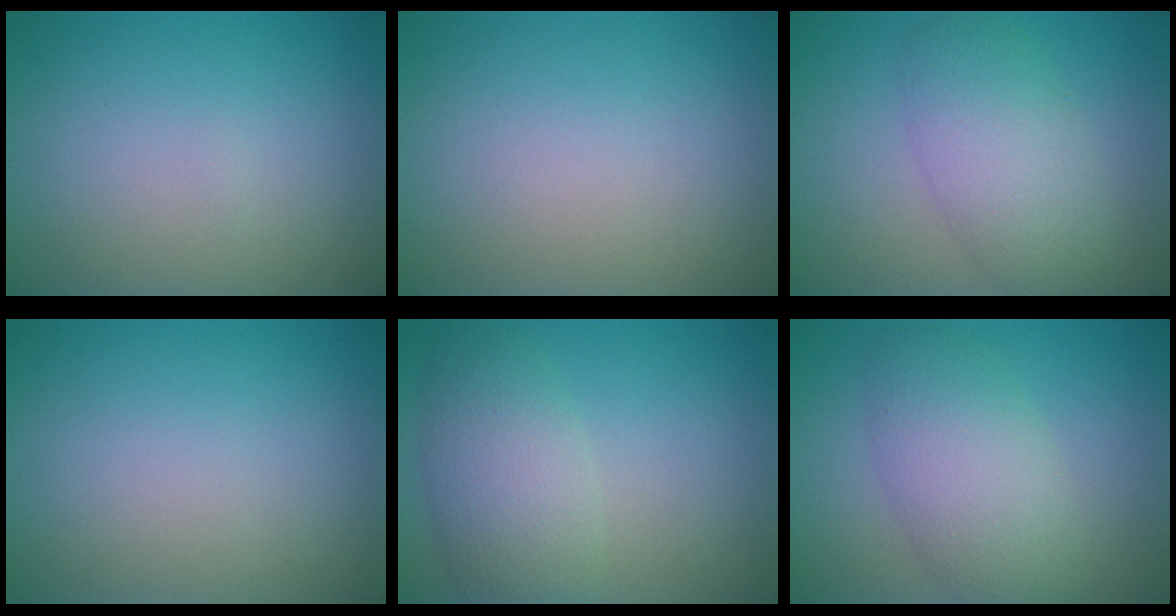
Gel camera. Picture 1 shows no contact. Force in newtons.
{"total": 0.0}
{"total": 5.2, "press": 5.2, "slide": 0.4}
{"total": 0.0}
{"total": 5.1, "press": 5.1, "slide": 0.2}
{"total": 5.7, "press": 5.7, "slide": 0.1}